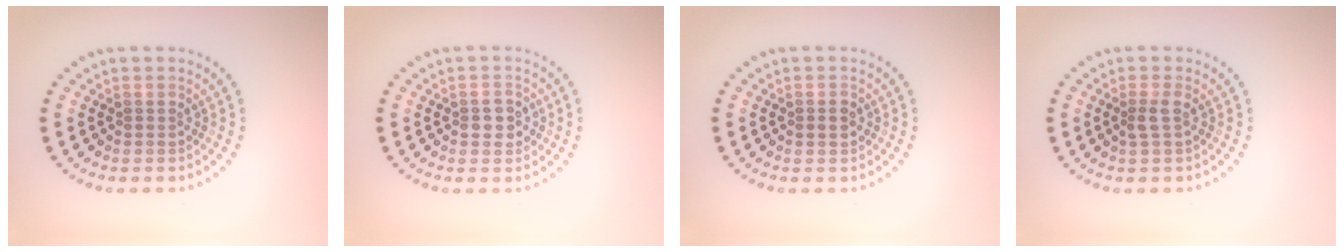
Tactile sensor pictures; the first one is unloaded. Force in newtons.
{"total": 1.7, "press": 1.7, "slide": 0.2}
{"total": 1.4, "press": 1.4, "slide": 0.1}
{"total": 1.4, "press": 1.1, "slide": 0.8}